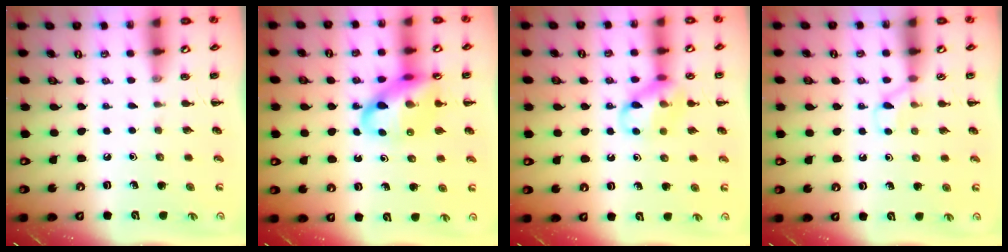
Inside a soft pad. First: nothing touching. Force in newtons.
{"total": 14.3, "press": 13.8, "slide": 3.7}
{"total": 13.1, "press": 13.0, "slide": 1.7}
{"total": 3.9, "press": 3.7, "slide": 1.3}